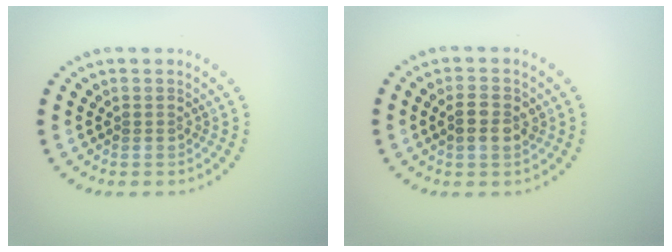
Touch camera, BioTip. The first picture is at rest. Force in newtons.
{"total": 2.5, "press": 2.5, "slide": 0.4}